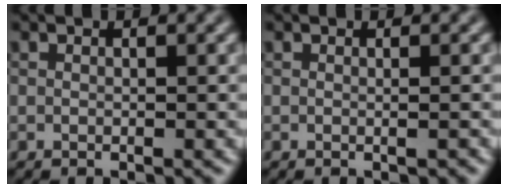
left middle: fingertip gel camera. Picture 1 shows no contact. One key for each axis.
{"total": 0.8, "fx": 0.0, "fy": 0.3, "fz": 0.7, "tx": -0.004, "ty": 0.001, "tz": -0.003}